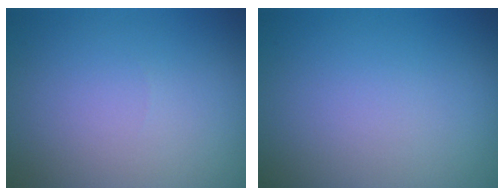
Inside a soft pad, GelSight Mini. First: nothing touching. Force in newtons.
{"total": 0.0}